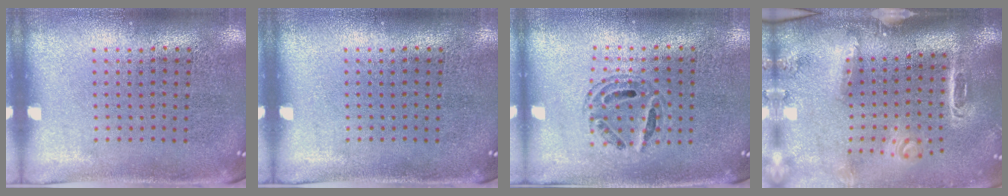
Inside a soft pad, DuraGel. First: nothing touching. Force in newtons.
{"total": 0.0}
{"total": 0.7, "press": 0.7, "slide": 0.2}
{"total": 3.0, "press": 2.1, "slide": 2.2}